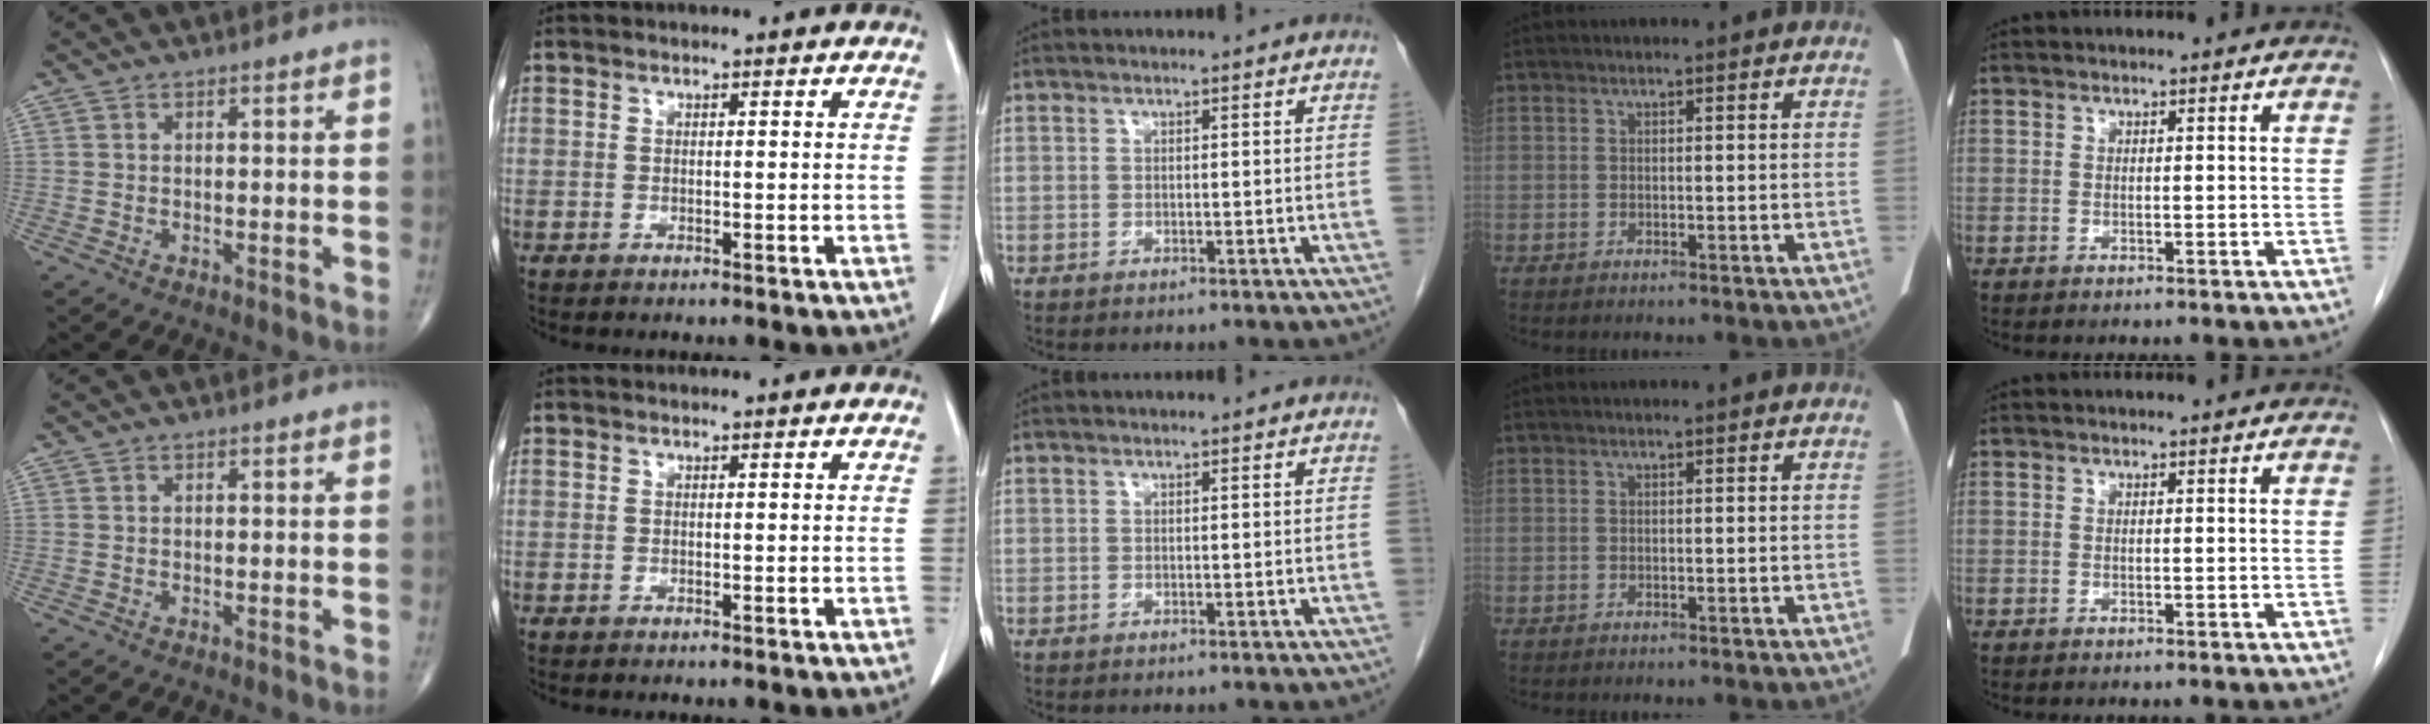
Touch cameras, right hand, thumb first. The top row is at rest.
{}